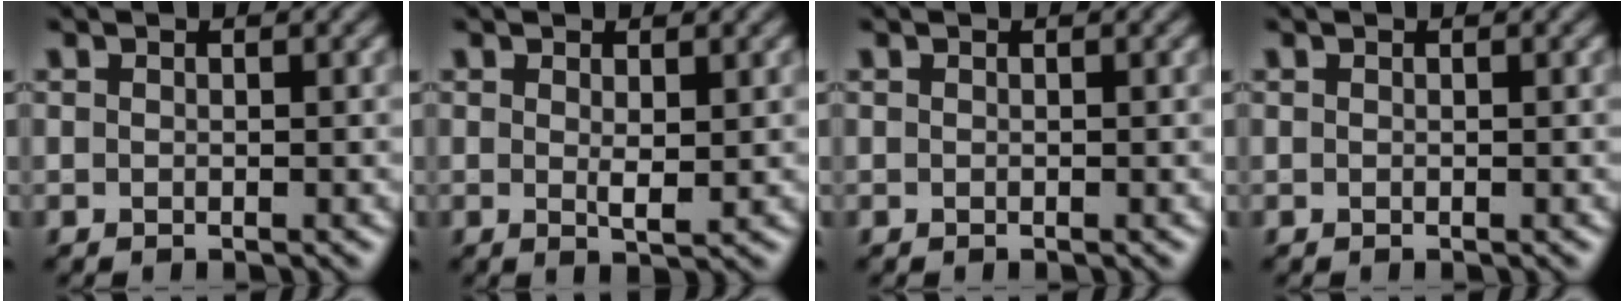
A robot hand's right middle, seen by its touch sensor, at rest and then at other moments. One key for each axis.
{"total": 1.4, "fx": 0.4, "fy": 0.3, "fz": 1.3, "tx": -0.023, "ty": -0.005, "tz": 0.008}
{"total": 0.0}
{"total": 0.0}